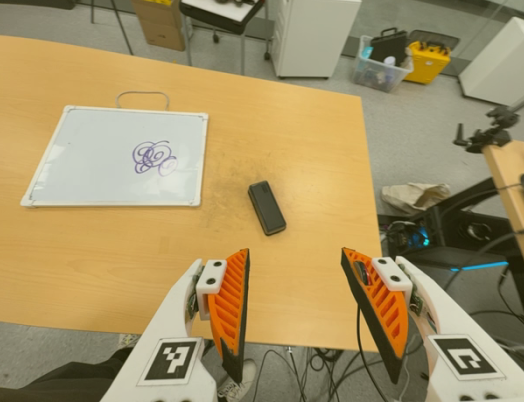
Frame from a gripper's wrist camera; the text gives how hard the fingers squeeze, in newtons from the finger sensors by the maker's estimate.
{"total": 0.0}